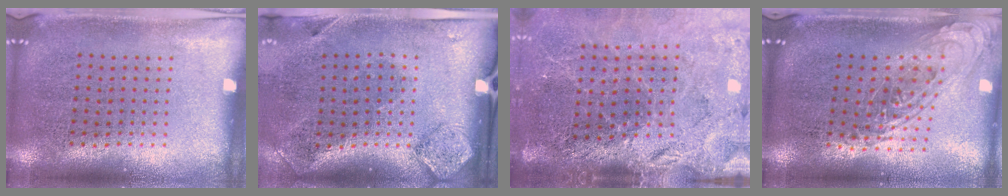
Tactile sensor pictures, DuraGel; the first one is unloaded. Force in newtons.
{"total": 2.0, "press": 1.1, "slide": 1.7}
{"total": 4.0, "press": 3.3, "slide": 2.3}
{"total": 1.1, "press": 1.0, "slide": 0.4}